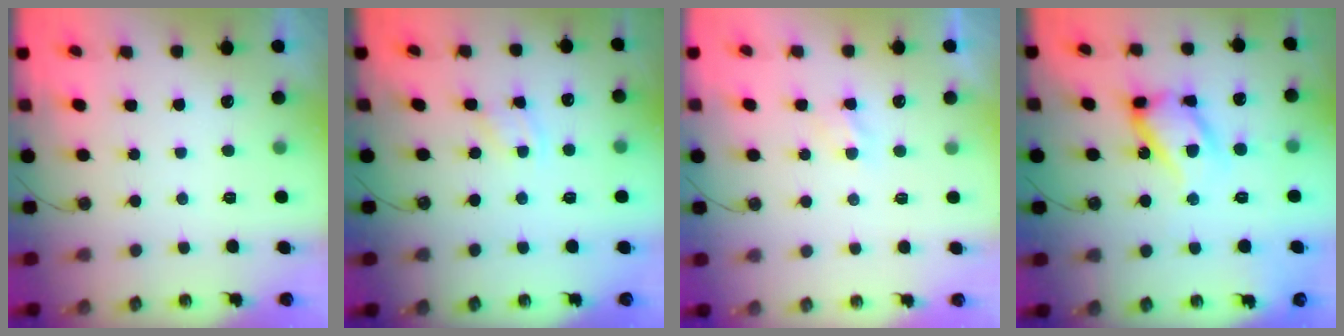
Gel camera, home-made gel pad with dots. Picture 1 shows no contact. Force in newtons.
{"total": 2.9, "press": 2.9, "slide": 0.4}
{"total": 3.0, "press": 3.0, "slide": 0.5}
{"total": 16.3, "press": 16.3, "slide": 1.2}